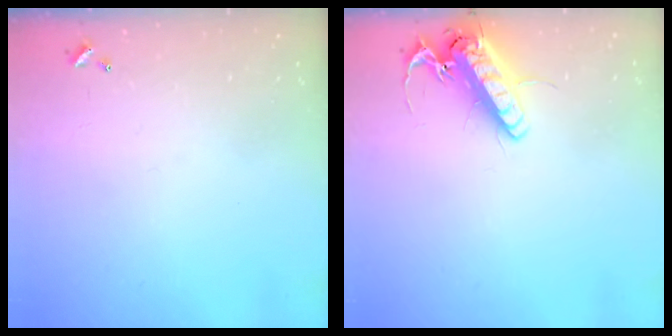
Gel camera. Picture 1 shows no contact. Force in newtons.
{"total": 14.6, "press": 14.4, "slide": 2.6}